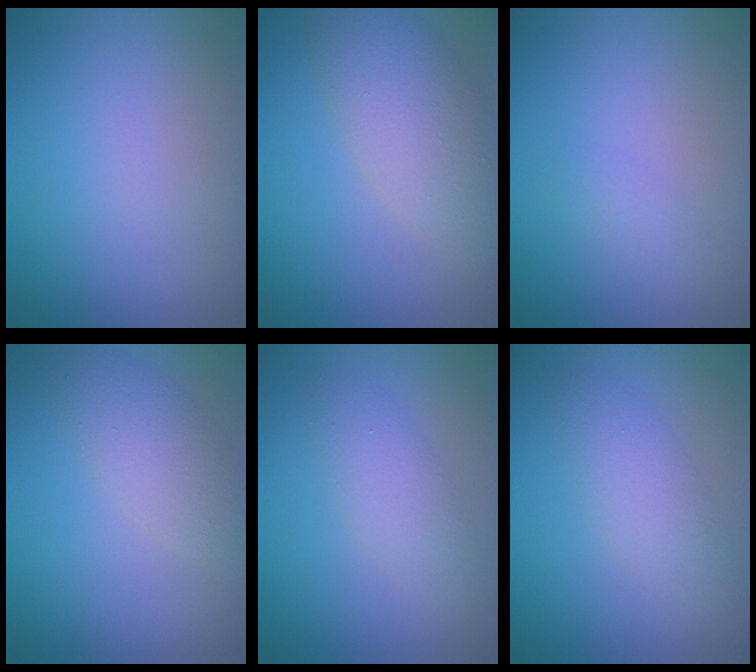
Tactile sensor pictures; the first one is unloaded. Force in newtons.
{"total": 5.6, "press": 5.6, "slide": 0.3}
{"total": 0.9, "press": 0.9, "slide": 0.1}
{"total": 3.2, "press": 3.2, "slide": 0.3}
{"total": 2.4, "press": 2.4, "slide": 0.1}
{"total": 2.7, "press": 2.7, "slide": 0.1}